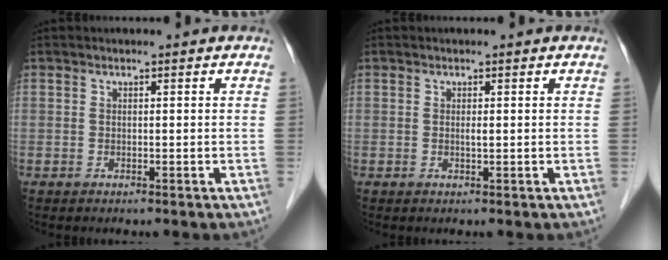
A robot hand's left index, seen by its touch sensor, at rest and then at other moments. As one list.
[{"total": 0.6, "force": [0.1, 0.0, 0.6], "torque": [-0.013, -0.002, 0.002]}]